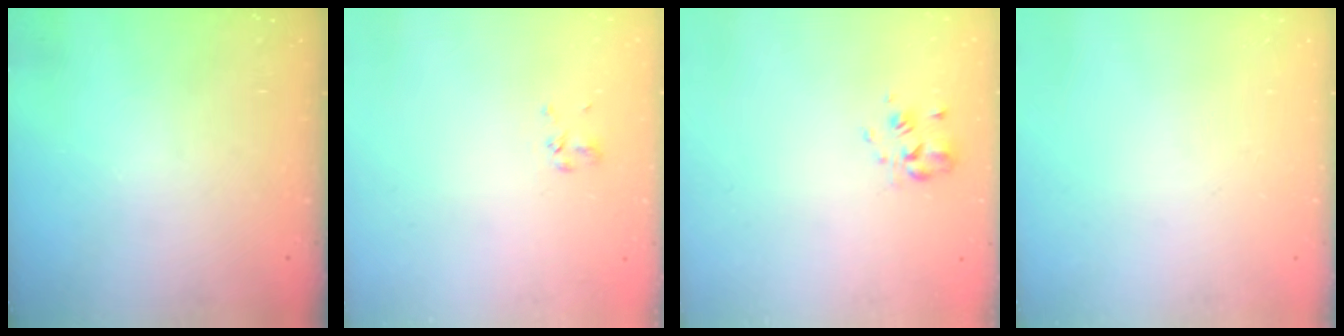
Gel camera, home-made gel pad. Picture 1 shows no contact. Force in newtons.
{"total": 2.5, "press": 2.3, "slide": 0.9}
{"total": 2.3, "press": 2.1, "slide": 1.0}
{"total": 0.0}